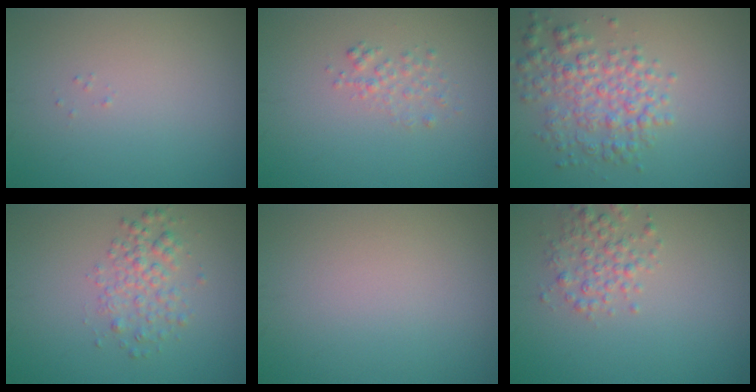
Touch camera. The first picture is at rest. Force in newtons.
{"total": 1.4, "press": 1.4, "slide": 0.1}
{"total": 4.3, "press": 4.3, "slide": 0.1}
{"total": 2.6, "press": 2.6, "slide": 0.1}
{"total": 0.0}
{"total": 2.7, "press": 2.7, "slide": 0.1}